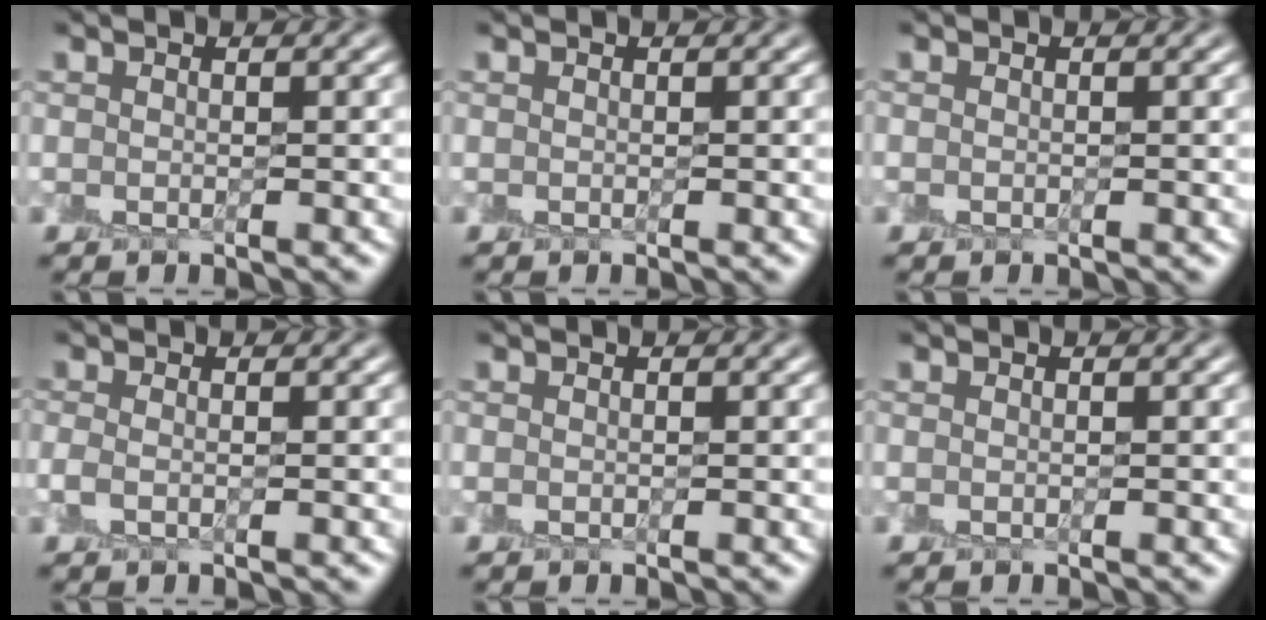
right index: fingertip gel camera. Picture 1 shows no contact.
{"total": 0.0}
{"total": 0.0}
{"total": 0.7, "force": [-0.2, 0.3, 0.6], "torque": [-0.019, -0.001, -0.004]}
{"total": 0.0}
{"total": 0.0}